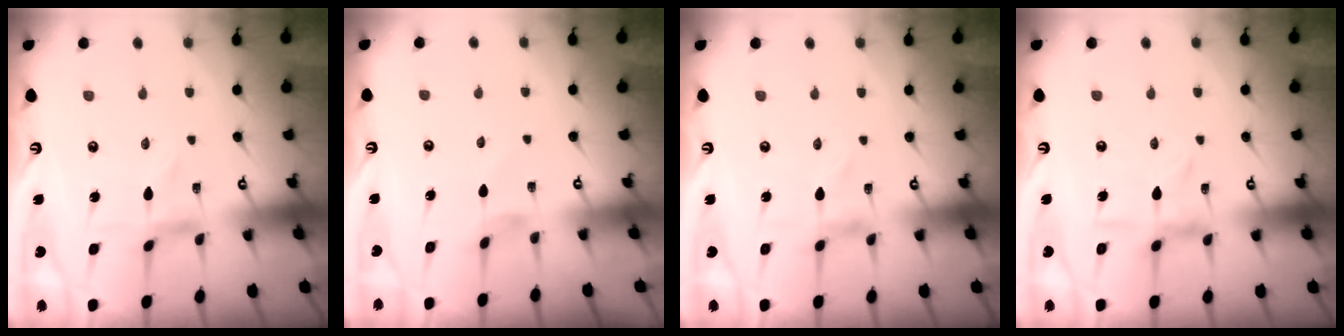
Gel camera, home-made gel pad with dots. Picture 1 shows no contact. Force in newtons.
{"total": 0.5, "press": 0.4, "slide": 0.3}
{"total": 0.0}
{"total": 5.8, "press": 5.7, "slide": 0.6}